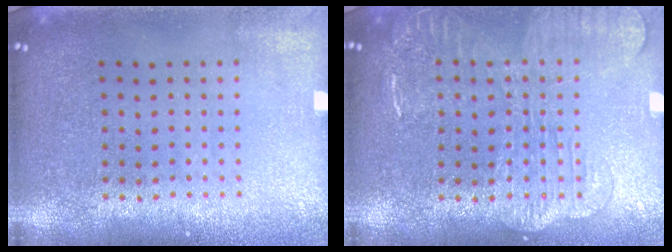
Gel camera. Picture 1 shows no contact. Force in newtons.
{"total": 3.2, "press": 3.2, "slide": 0.5}